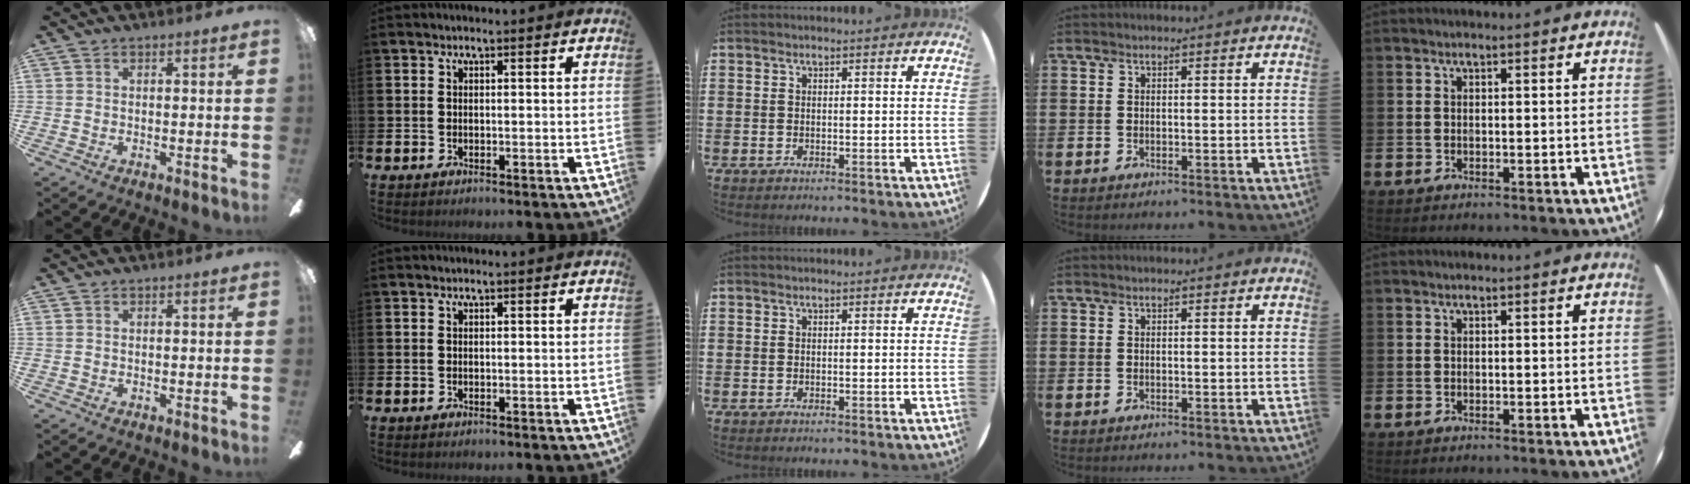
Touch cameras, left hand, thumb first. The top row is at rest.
{}